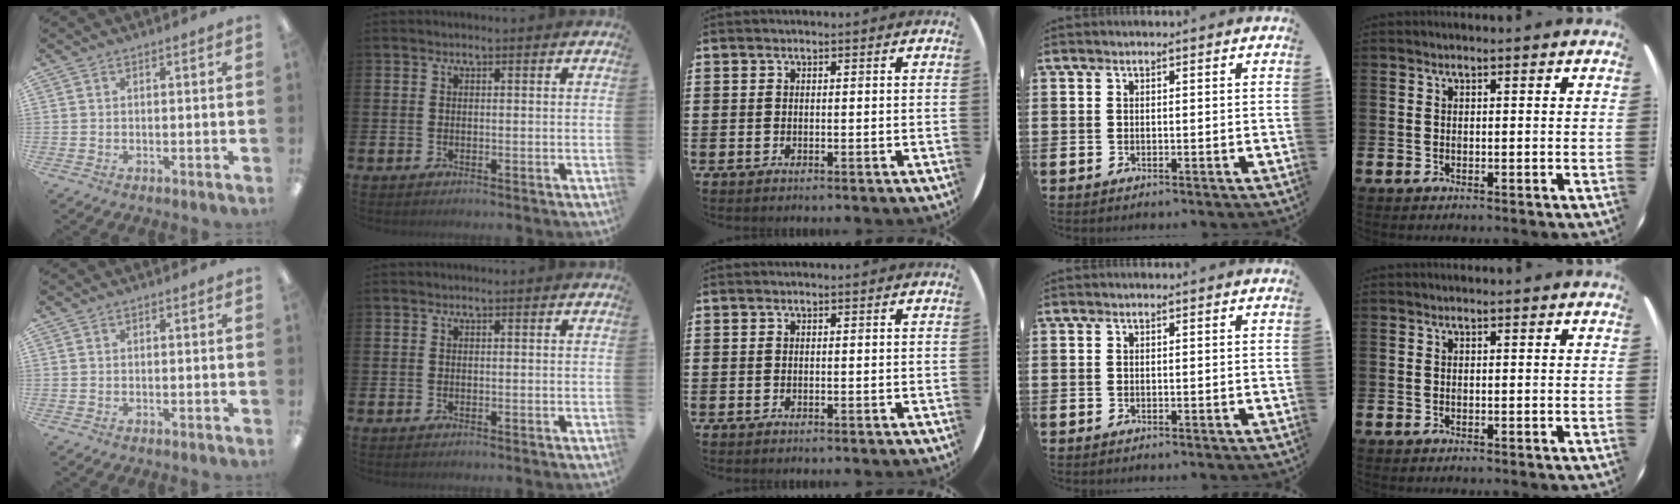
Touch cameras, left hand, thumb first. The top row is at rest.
{}